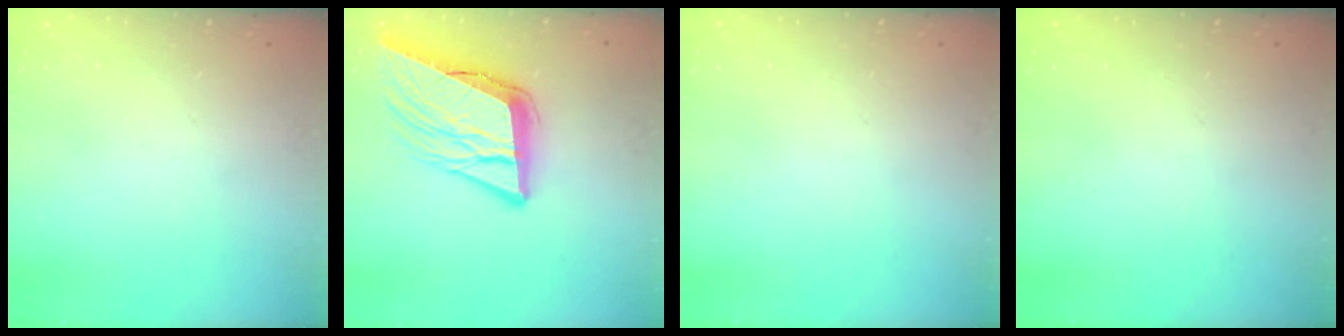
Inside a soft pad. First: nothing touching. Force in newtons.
{"total": 15.3, "press": 15.1, "slide": 2.7}
{"total": 0.0}
{"total": 0.0}